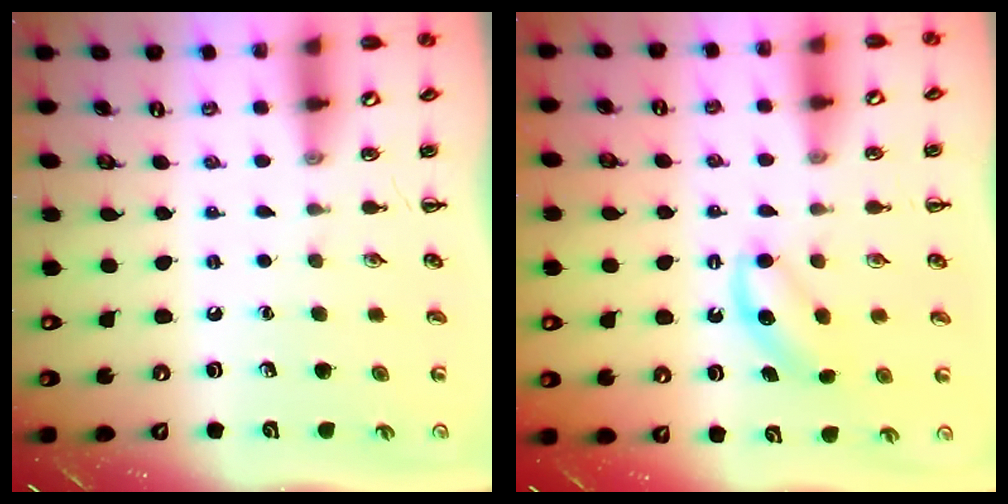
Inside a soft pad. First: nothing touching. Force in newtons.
{"total": 5.0, "press": 4.8, "slide": 1.4}